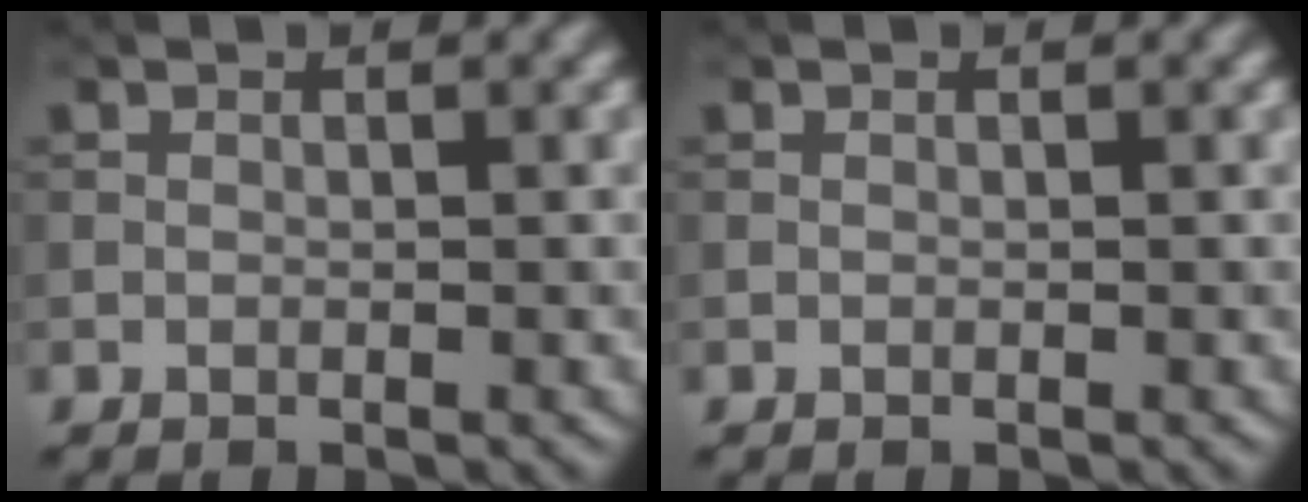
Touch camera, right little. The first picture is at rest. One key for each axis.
{"total": 0.0}